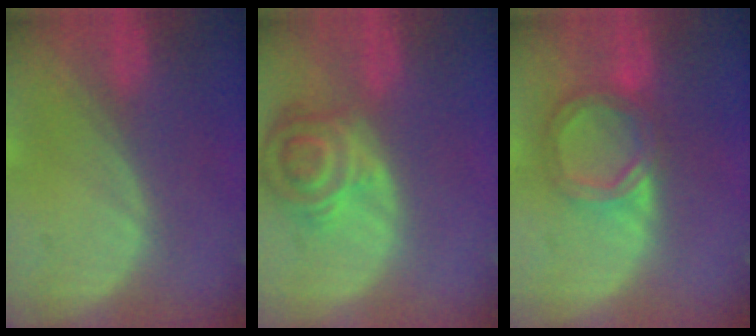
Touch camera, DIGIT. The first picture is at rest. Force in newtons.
{"total": 7.8, "press": 7.0, "slide": 3.6}
{"total": 6.4, "press": 5.7, "slide": 3.0}